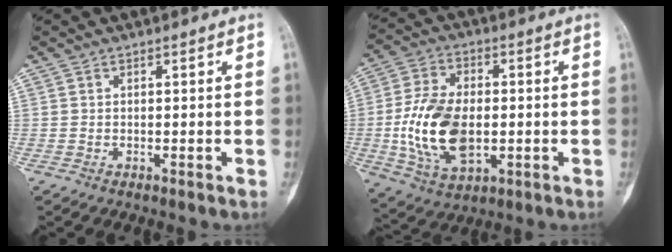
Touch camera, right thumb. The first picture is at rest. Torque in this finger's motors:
{"motor_torque": [1.78, 1.44, 1.00, -0.85, 0.36]}